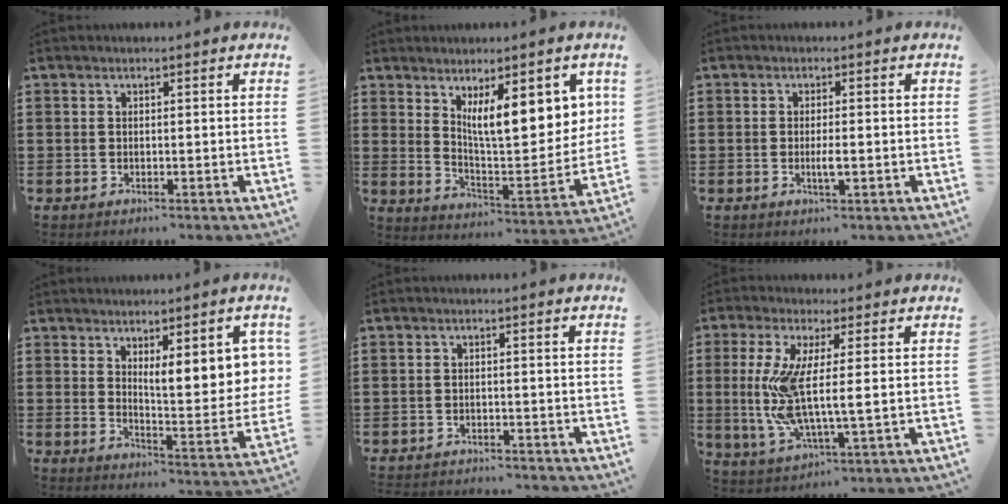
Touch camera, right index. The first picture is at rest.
{"total": 10.6, "force": [4.9, 3.3, 8.9], "torque": [-0.146, -0.020, 0.081]}
{"total": 2.5, "force": [-0.6, 0.4, 2.4], "torque": [-0.049, -0.005, -0.012]}
{"total": 7.8, "force": [3.9, 2.0, 6.4], "torque": [-0.099, -0.017, 0.060]}
{"total": 1.9, "force": [-1.9, 0.1, 0.0], "torque": [-0.006, 0.000, -0.040]}
{"total": 8.5, "force": [0.5, 1.4, 8.4], "torque": [-0.191, -0.024, 0.002]}